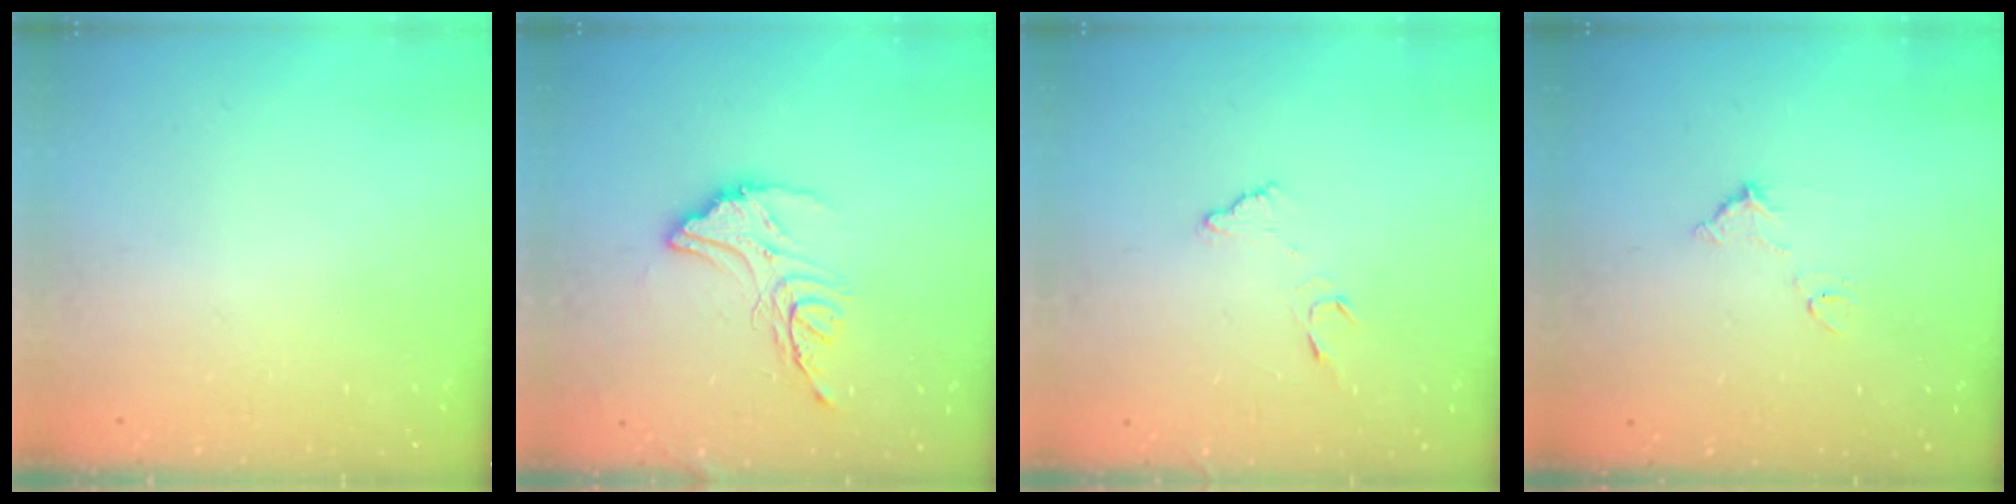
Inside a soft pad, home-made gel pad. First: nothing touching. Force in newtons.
{"total": 13.7, "press": 13.6, "slide": 1.2}
{"total": 8.3, "press": 8.3, "slide": 0.6}
{"total": 5.9, "press": 5.9, "slide": 0.3}